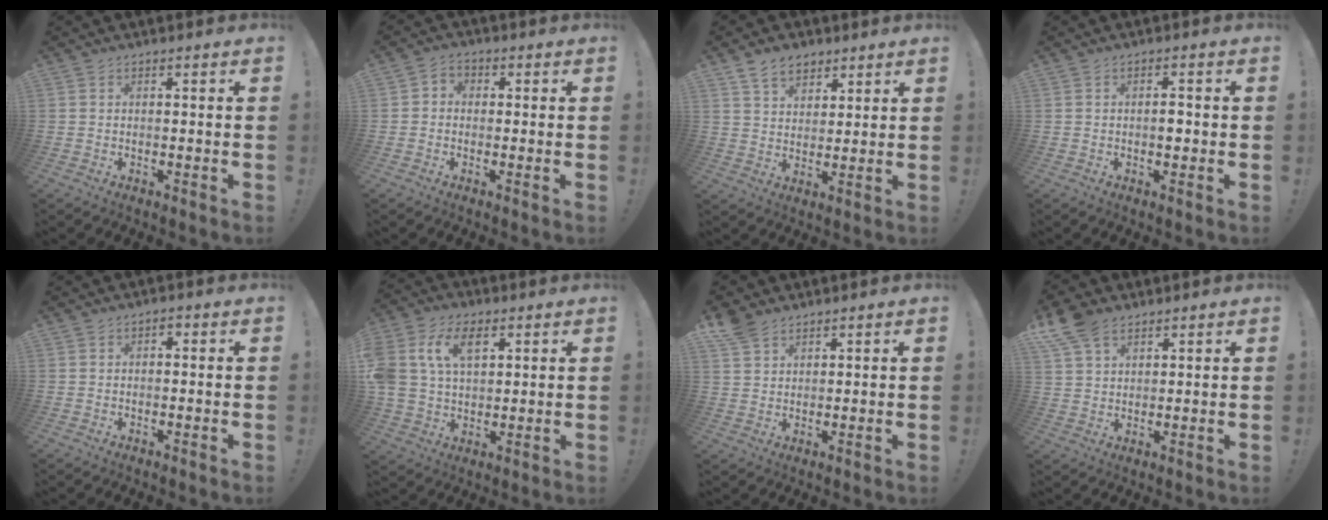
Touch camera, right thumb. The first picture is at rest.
{"total": 3.0, "force": [-1.1, 2.4, 1.5], "torque": [-0.030, 0.014, -0.019]}
{"total": 8.4, "force": [5.4, 5.5, 3.4], "torque": [-0.061, -0.020, 0.106]}
{"total": 2.6, "force": [-0.5, 1.4, 2.1], "torque": [-0.021, 0.001, -0.013]}
{"total": 1.0, "force": [-0.5, 0.7, 0.5], "torque": [-0.014, 0.006, -0.009]}
{"total": 13.5, "force": [5.3, 9.3, 8.2], "torque": [-0.171, -0.007, 0.102]}
{"total": 5.1, "force": [4.1, 2.5, 1.9], "torque": [-0.036, -0.020, 0.079]}
{"total": 8.1, "force": [5.5, 4.3, 4.1], "torque": [-0.080, -0.019, 0.109]}